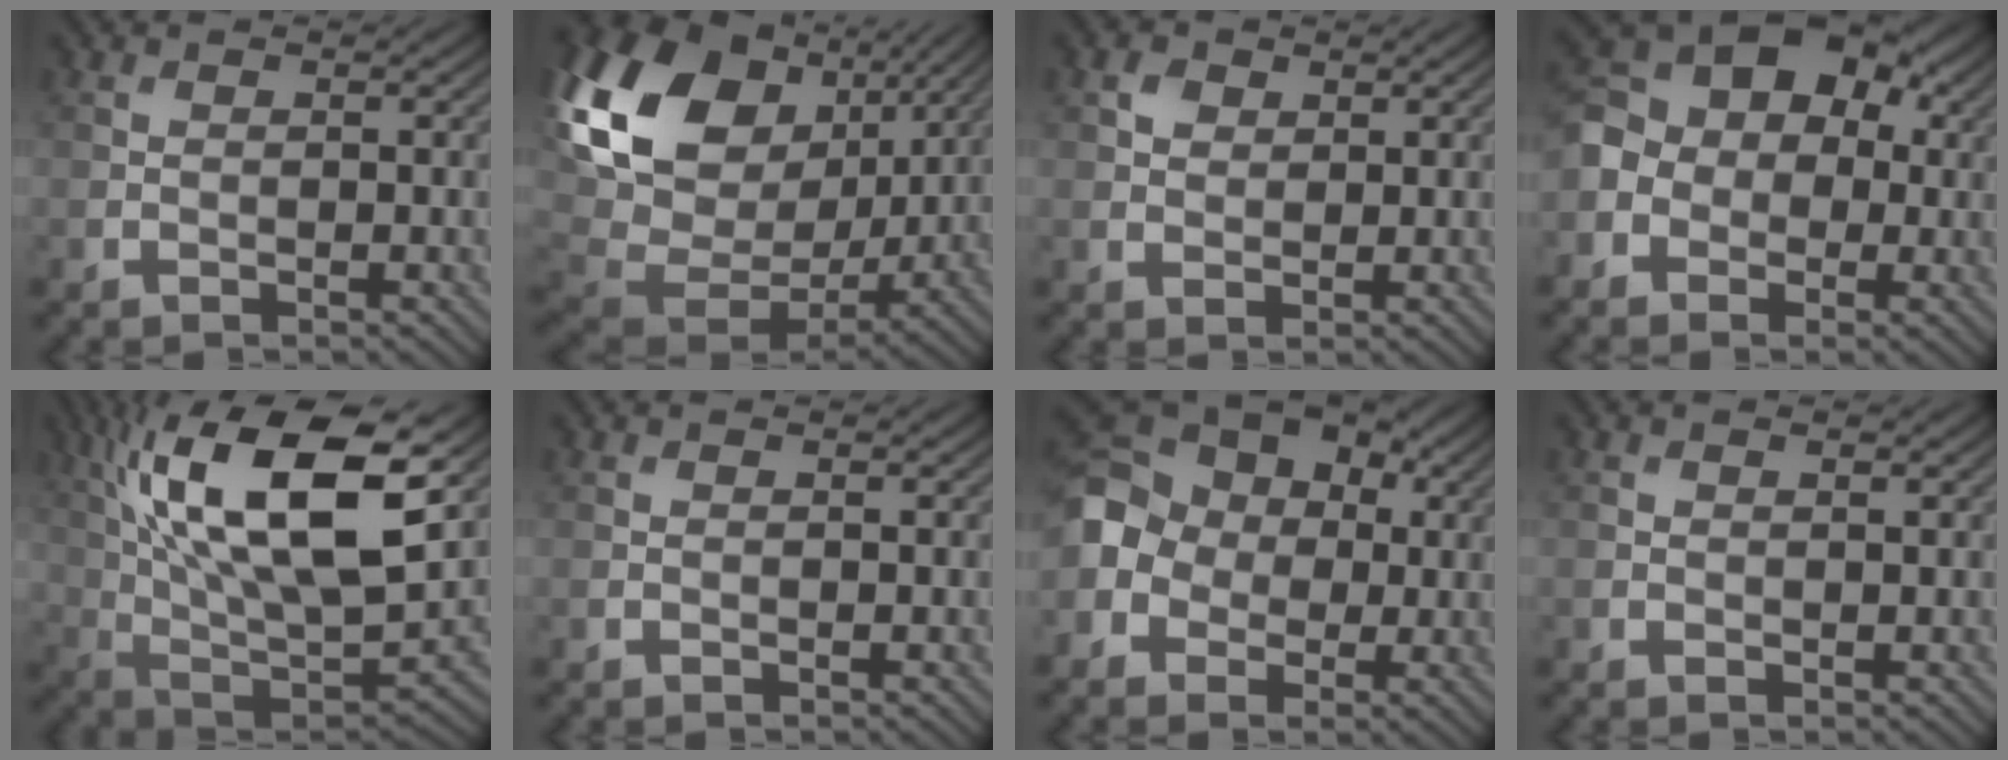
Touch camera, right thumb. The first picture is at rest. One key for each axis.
{"total": 20.9, "fx": 6.9, "fy": 14.7, "fz": 13.2, "tx": -0.323, "ty": 0.017, "tz": 0.146}
{"total": 2.1, "fx": 1.0, "fy": 1.6, "fz": 0.8, "tx": -0.017, "ty": 0.001, "tz": 0.016}
{"total": 9.7, "fx": -0.9, "fy": 7.9, "fz": 5.6, "tx": -0.123, "ty": 0.005, "tz": -0.042}
{"total": 19.5, "fx": 7.4, "fy": 7.8, "fz": 16.2, "tx": -0.334, "ty": 0.023, "tz": 0.137}
{"total": 0.0}
{"total": 10.8, "fx": -0.2, "fy": 8.7, "fz": 6.3, "tx": -0.148, "ty": -0.001, "tz": -0.026}
{"total": 0.5, "fx": 0.3, "fy": 0.2, "fz": 0.4, "tx": -0.006, "ty": -0.001, "tz": 0.004}